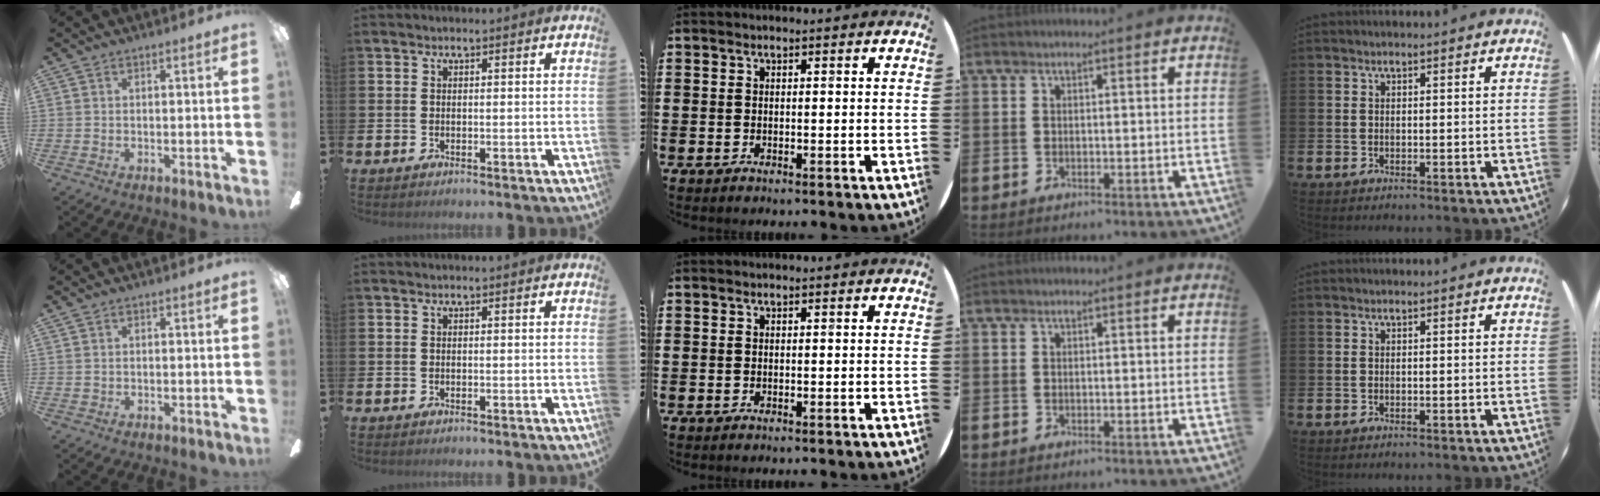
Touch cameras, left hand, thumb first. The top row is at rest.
{}